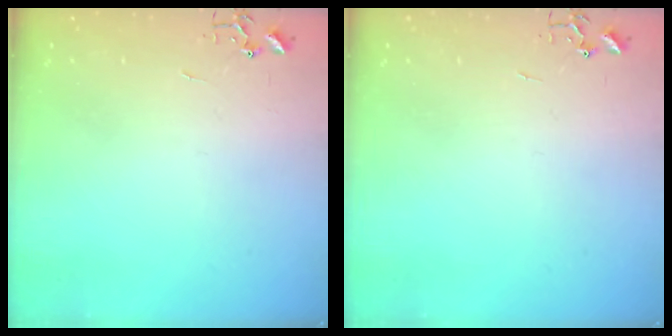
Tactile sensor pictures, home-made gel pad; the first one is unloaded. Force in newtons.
{"total": 0.0}